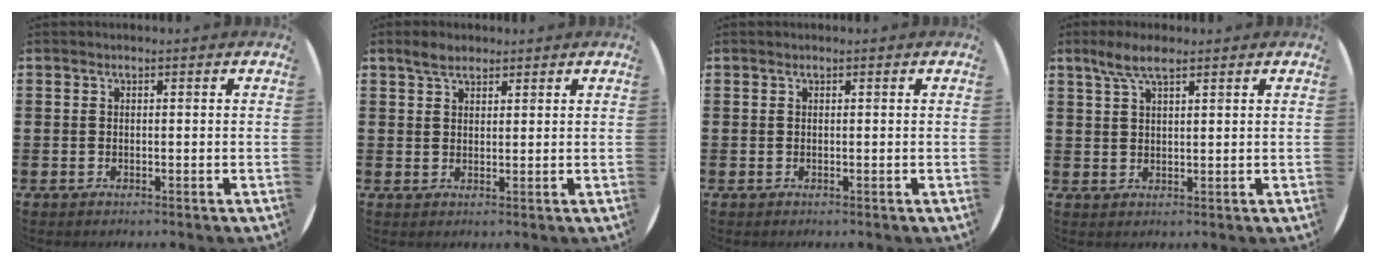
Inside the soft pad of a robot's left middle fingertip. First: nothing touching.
{"total": 2.7, "force": [2.3, 1.2, 0.9], "torque": [-0.012, 0.003, 0.042]}
{"total": 0.0}
{"total": 4.4, "force": [3.0, 1.3, 2.9], "torque": [-0.054, 0.005, 0.052]}